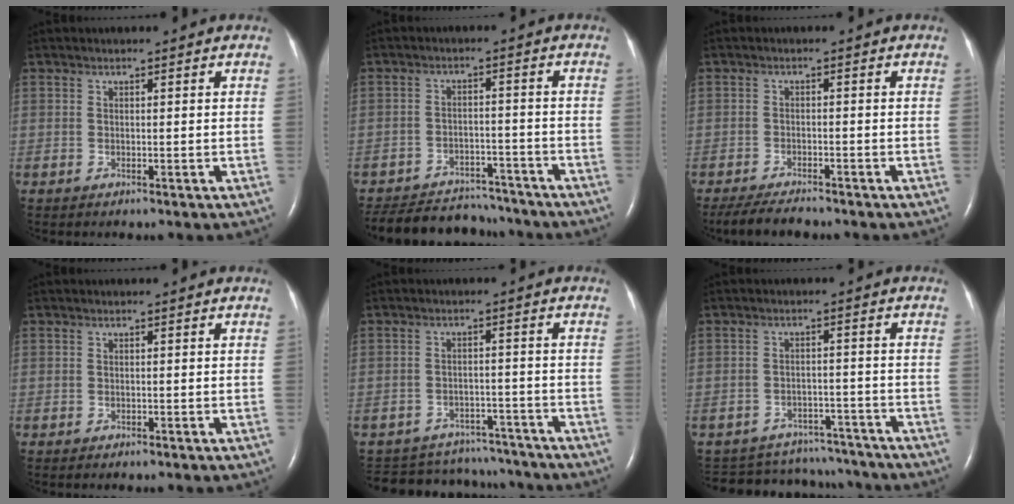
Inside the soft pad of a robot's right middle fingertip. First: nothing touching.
{"total": 14.2, "force": [-13.1, 4.3, 3.4], "torque": [-0.065, 0.005, -0.182]}
{"total": 5.4, "force": [-4.8, 0.9, 2.3], "torque": [-0.043, -0.016, -0.080]}
{"total": 0.0}
{"total": 13.9, "force": [-12.9, 4.7, 2.0], "torque": [-0.049, 0.018, -0.166]}
{"total": 13.5, "force": [-12.6, 4.5, 1.6], "torque": [-0.040, 0.019, -0.160]}